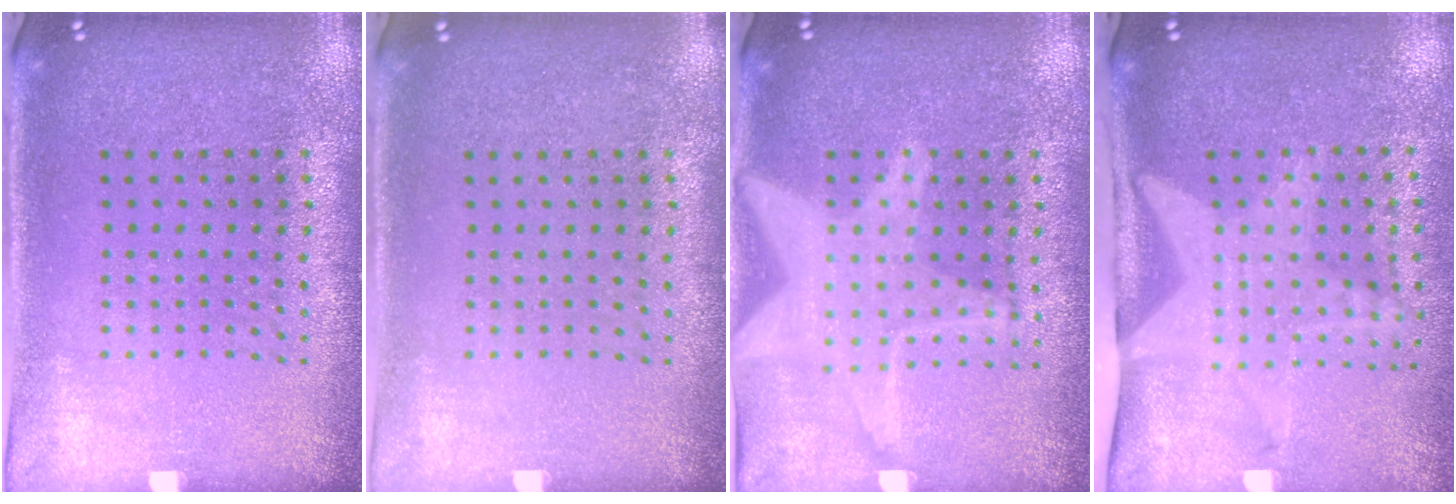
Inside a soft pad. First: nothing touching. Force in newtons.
{"total": 0.0}
{"total": 2.1, "press": 2.1, "slide": 0.2}
{"total": 2.0, "press": 1.5, "slide": 1.3}